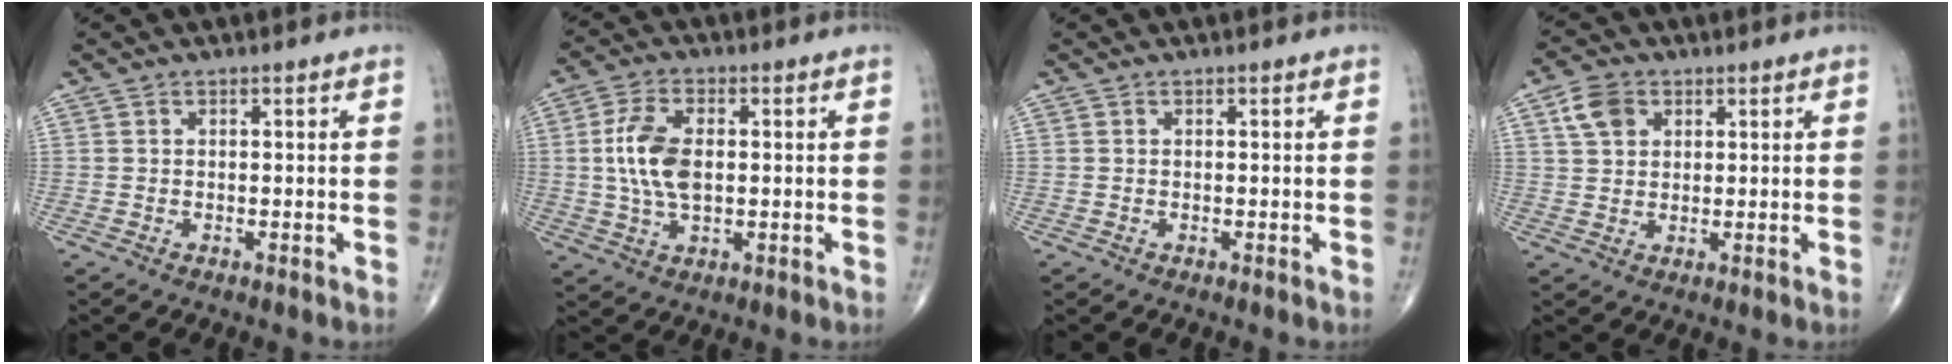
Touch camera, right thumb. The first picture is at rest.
{"total": 9.3, "force": [0.6, 5.0, 7.8], "torque": [-0.159, 0.001, 0.013]}
{"total": 0.0}
{"total": 5.7, "force": [2.3, 4.2, 3.0], "torque": [-0.043, 0.000, 0.041]}